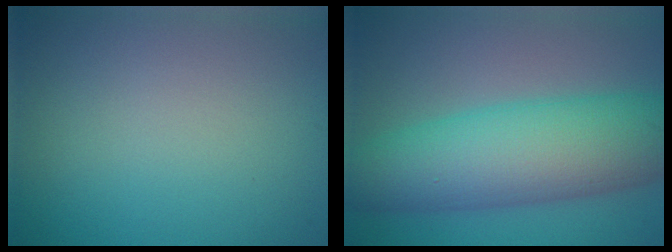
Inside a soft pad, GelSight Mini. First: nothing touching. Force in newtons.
{"total": 10.2, "press": 10.2, "slide": 0.1}